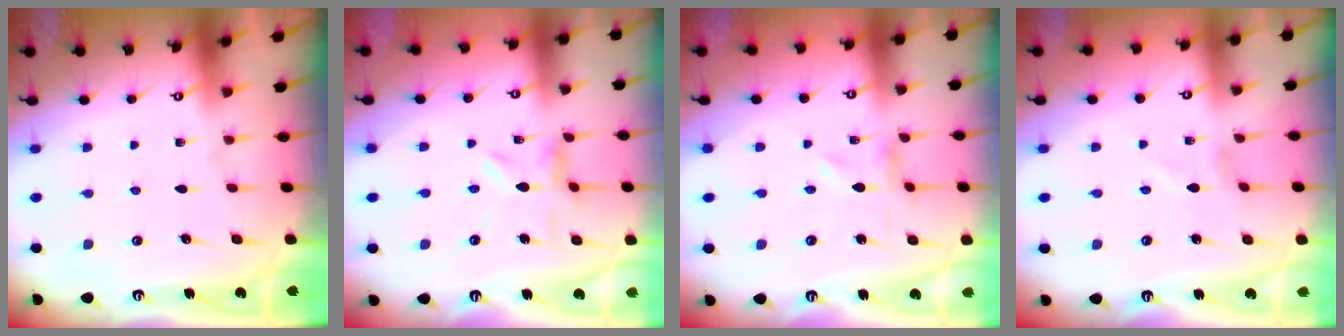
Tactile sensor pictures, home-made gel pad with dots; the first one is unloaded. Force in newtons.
{"total": 2.8, "press": 2.8, "slide": 0.3}
{"total": 0.0}
{"total": 1.0, "press": 1.0, "slide": 0.1}